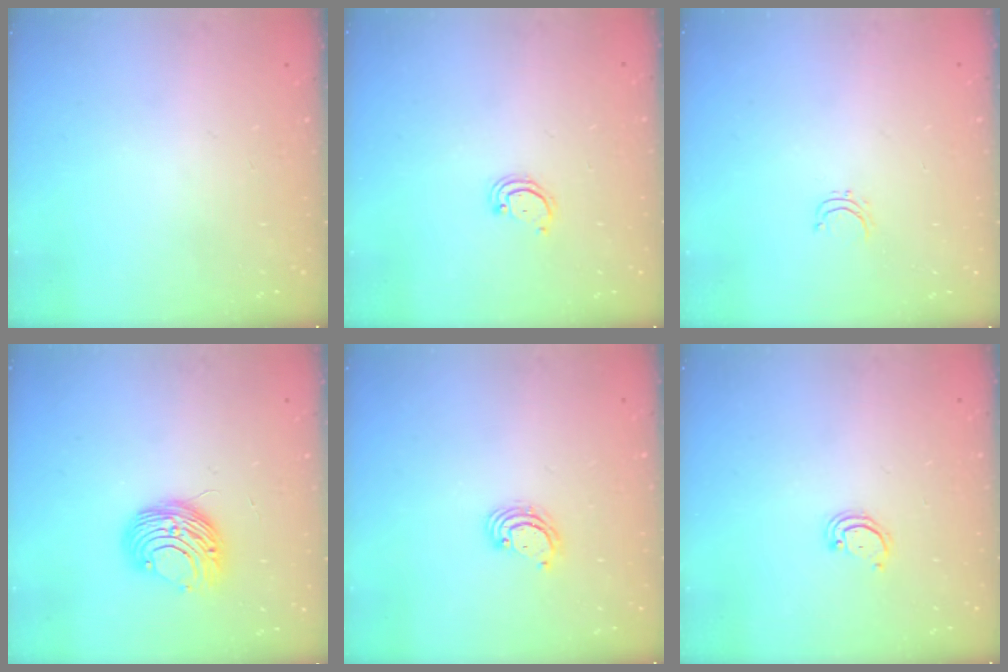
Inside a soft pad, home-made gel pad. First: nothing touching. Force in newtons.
{"total": 2.4, "press": 2.4, "slide": 0.2}
{"total": 3.7, "press": 3.7, "slide": 0.3}
{"total": 10.0, "press": 10.0, "slide": 0.7}
{"total": 3.5, "press": 3.5, "slide": 0.2}
{"total": 2.4, "press": 2.4, "slide": 0.2}